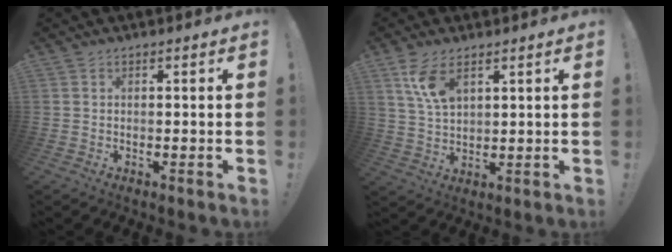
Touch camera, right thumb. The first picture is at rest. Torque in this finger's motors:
{"motor_torque": [-0.02, 0.09, 0.35, 0.53, 0.02]}